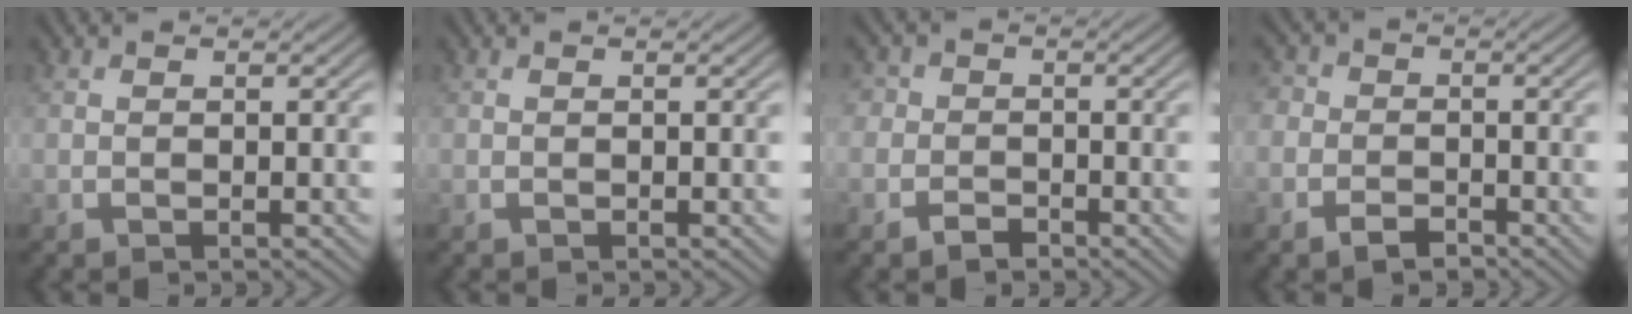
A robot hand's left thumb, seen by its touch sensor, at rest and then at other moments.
{"total": 0.0}
{"total": 2.8, "force": [-1.3, 2.4, 0.7], "torque": [0.005, 0.000, -0.046]}
{"total": 3.8, "force": [-2.0, 2.8, 1.5], "torque": [-0.019, -0.004, -0.059]}